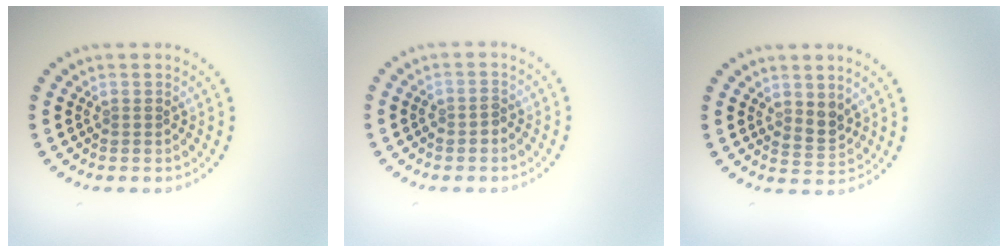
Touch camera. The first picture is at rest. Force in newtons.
{"total": 1.1, "press": 1.0, "slide": 0.3}
{"total": 2.0, "press": 1.7, "slide": 1.1}